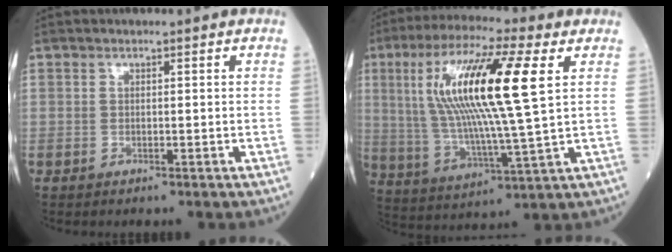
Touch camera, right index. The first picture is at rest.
{"total": 18.5, "force": [4.9, 1.0, 17.8], "torque": [-0.356, 0.012, 0.078]}